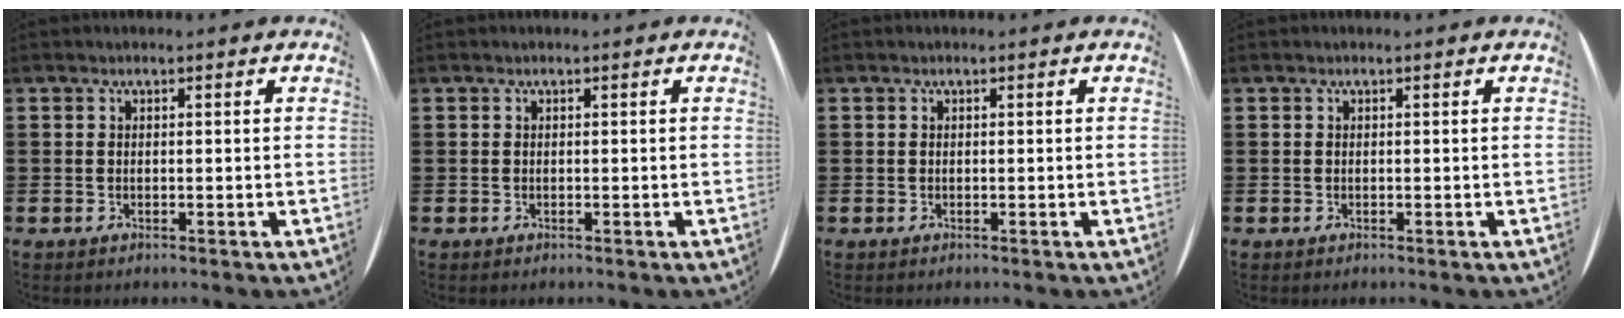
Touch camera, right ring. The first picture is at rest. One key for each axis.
{"total": 0.0}
{"total": 0.0}
{"total": 0.0}